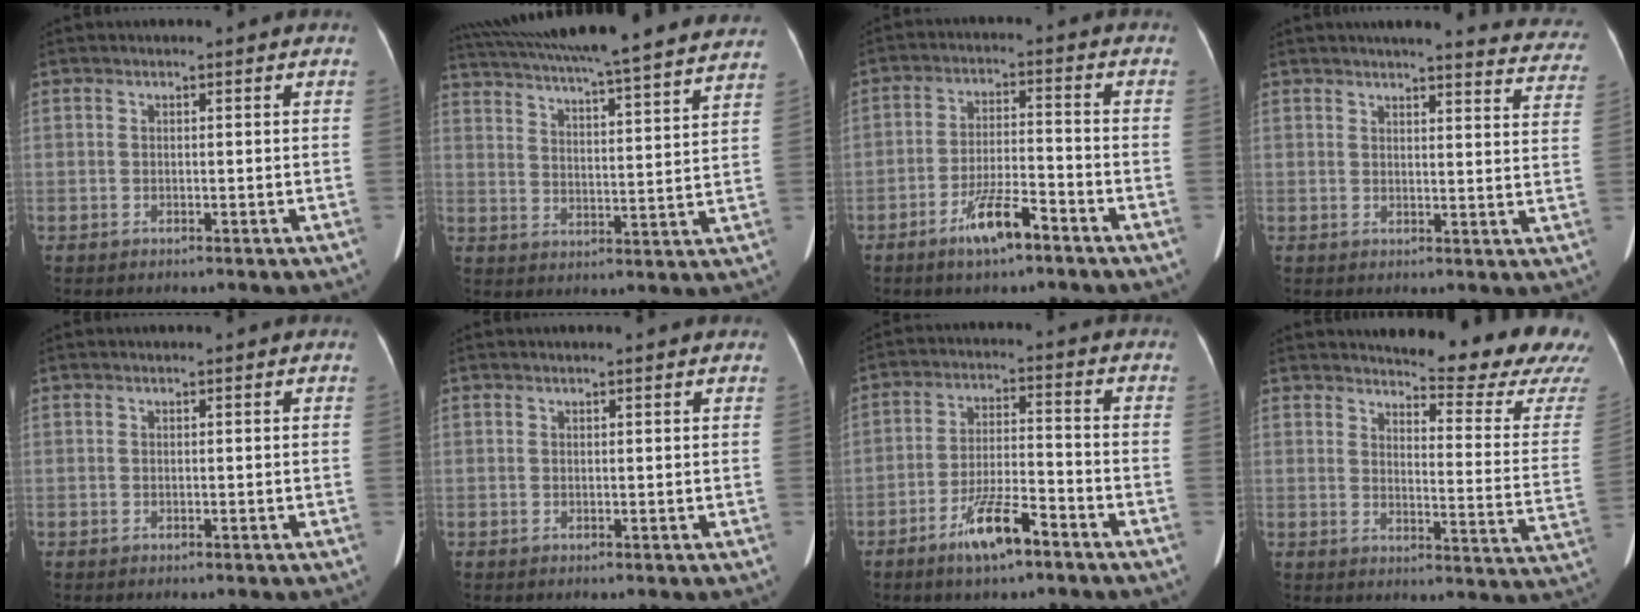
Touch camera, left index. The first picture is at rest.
{"total": 30.4, "force": [27.2, 1.4, 13.4], "torque": [-0.230, -0.019, 0.360]}
{"total": 7.0, "force": [-4.6, 1.3, 5.1], "torque": [-0.102, -0.002, -0.081]}
{"total": 18.7, "force": [17.4, 3.0, 6.0], "torque": [-0.053, -0.053, 0.180]}
{"total": 0.0}
{"total": 1.8, "force": [1.6, 0.1, 0.9], "torque": [-0.011, 0.014, 0.020]}
{"total": 8.1, "force": [-5.3, 1.5, 6.0], "torque": [-0.118, -0.003, -0.093]}
{"total": 17.3, "force": [16.3, 0.4, 5.9], "torque": [-0.074, -0.115, 0.177]}